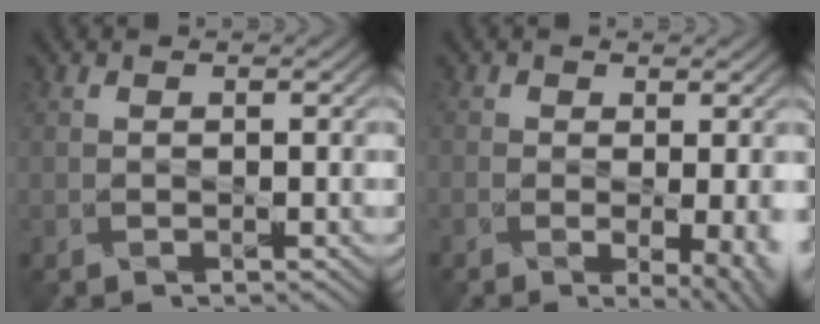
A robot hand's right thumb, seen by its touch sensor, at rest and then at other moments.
{"total": 6.4, "force": [-1.4, 2.7, 5.7], "torque": [-0.064, -0.008, -0.007]}